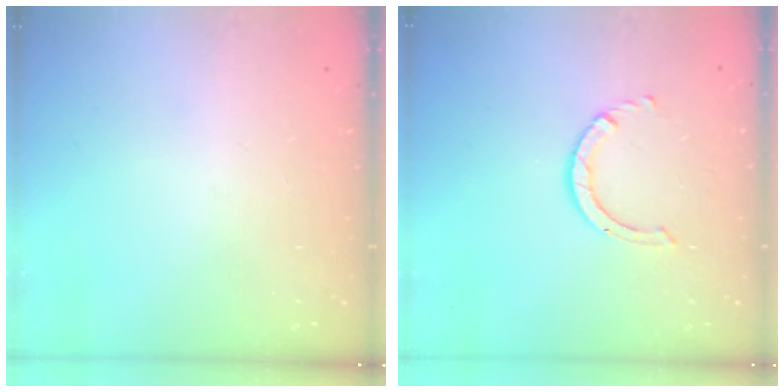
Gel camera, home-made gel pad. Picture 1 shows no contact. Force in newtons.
{"total": 3.2, "press": 3.1, "slide": 0.4}